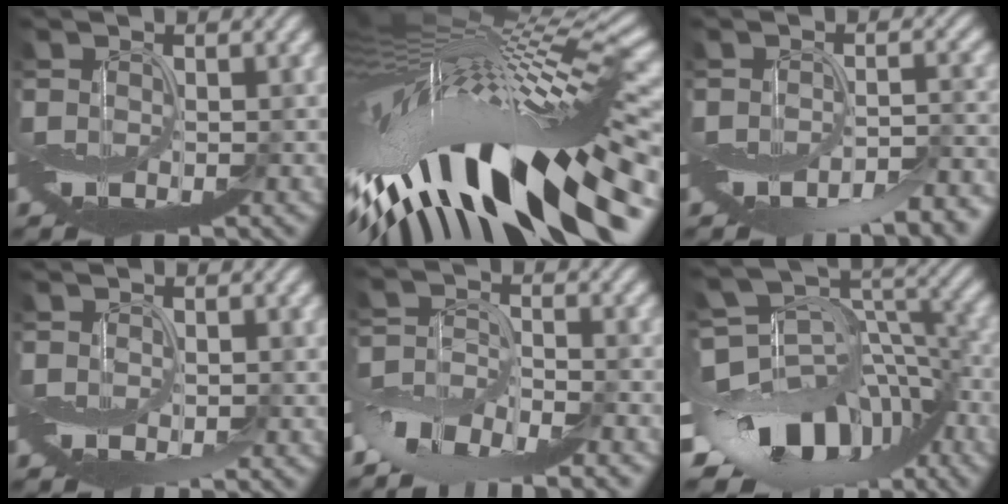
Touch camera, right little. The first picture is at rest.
{"total": 17.4, "force": [-2.7, 5.6, 16.2], "torque": [-0.265, -0.013, -0.035]}
{"total": 5.7, "force": [-3.6, 1.9, 4.0], "torque": [-0.060, -0.009, -0.053]}
{"total": 0.6, "force": [0.2, 0.4, 0.4], "torque": [-0.004, -0.005, 0.006]}
{"total": 6.0, "force": [-4.5, 2.3, 3.2], "torque": [-0.052, 0.002, -0.089]}
{"total": 10.8, "force": [-5.5, 7.9, 5.0], "torque": [-0.088, 0.017, -0.090]}